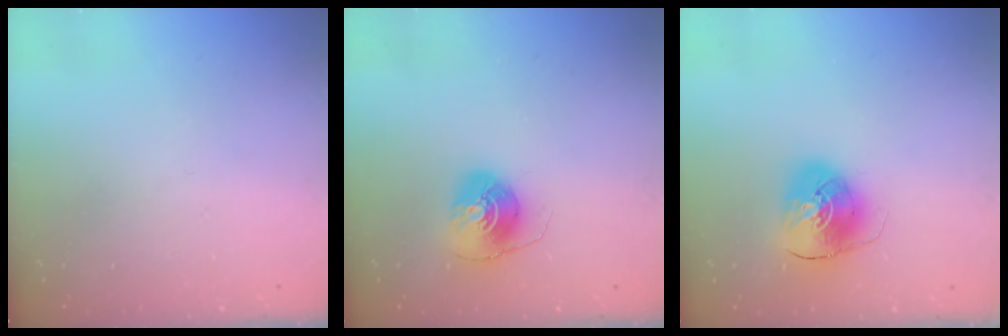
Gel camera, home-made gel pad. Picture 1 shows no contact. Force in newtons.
{"total": 8.8, "press": 8.8, "slide": 0.1}
{"total": 10.0, "press": 9.9, "slide": 1.5}